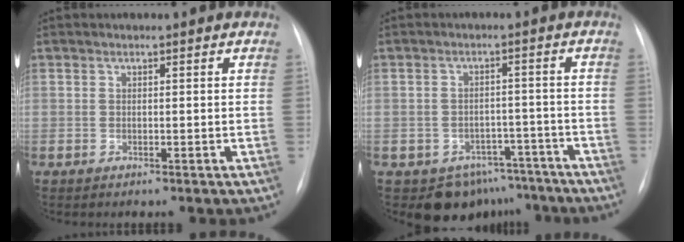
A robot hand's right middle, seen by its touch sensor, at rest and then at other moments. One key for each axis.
{"total": 7.8, "fx": -5.9, "fy": 5.2, "fz": 0.6, "tx": 0.016, "ty": 0.028, "tz": -0.072}